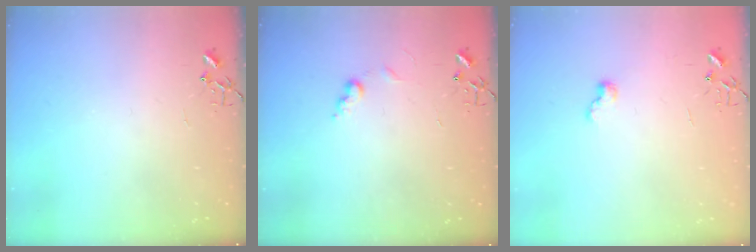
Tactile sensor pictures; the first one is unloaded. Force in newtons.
{"total": 5.6, "press": 5.5, "slide": 0.7}
{"total": 6.1, "press": 6.0, "slide": 0.7}